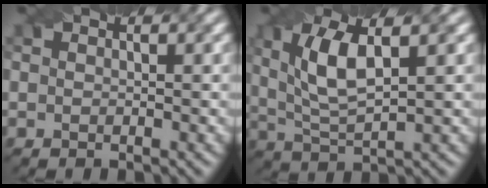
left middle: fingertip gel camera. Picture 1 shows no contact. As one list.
[{"total": 6.0, "force": [1.4, 2.1, 5.5], "torque": [-0.111, 0.008, 0.039]}]